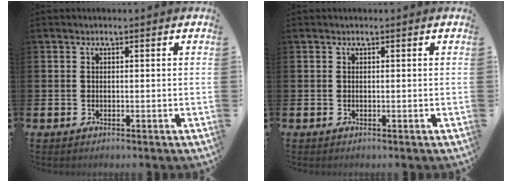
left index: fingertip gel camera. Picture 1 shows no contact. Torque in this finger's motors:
{"motor_torque": [-0.04, 0.01, 0.01, 0.01]}